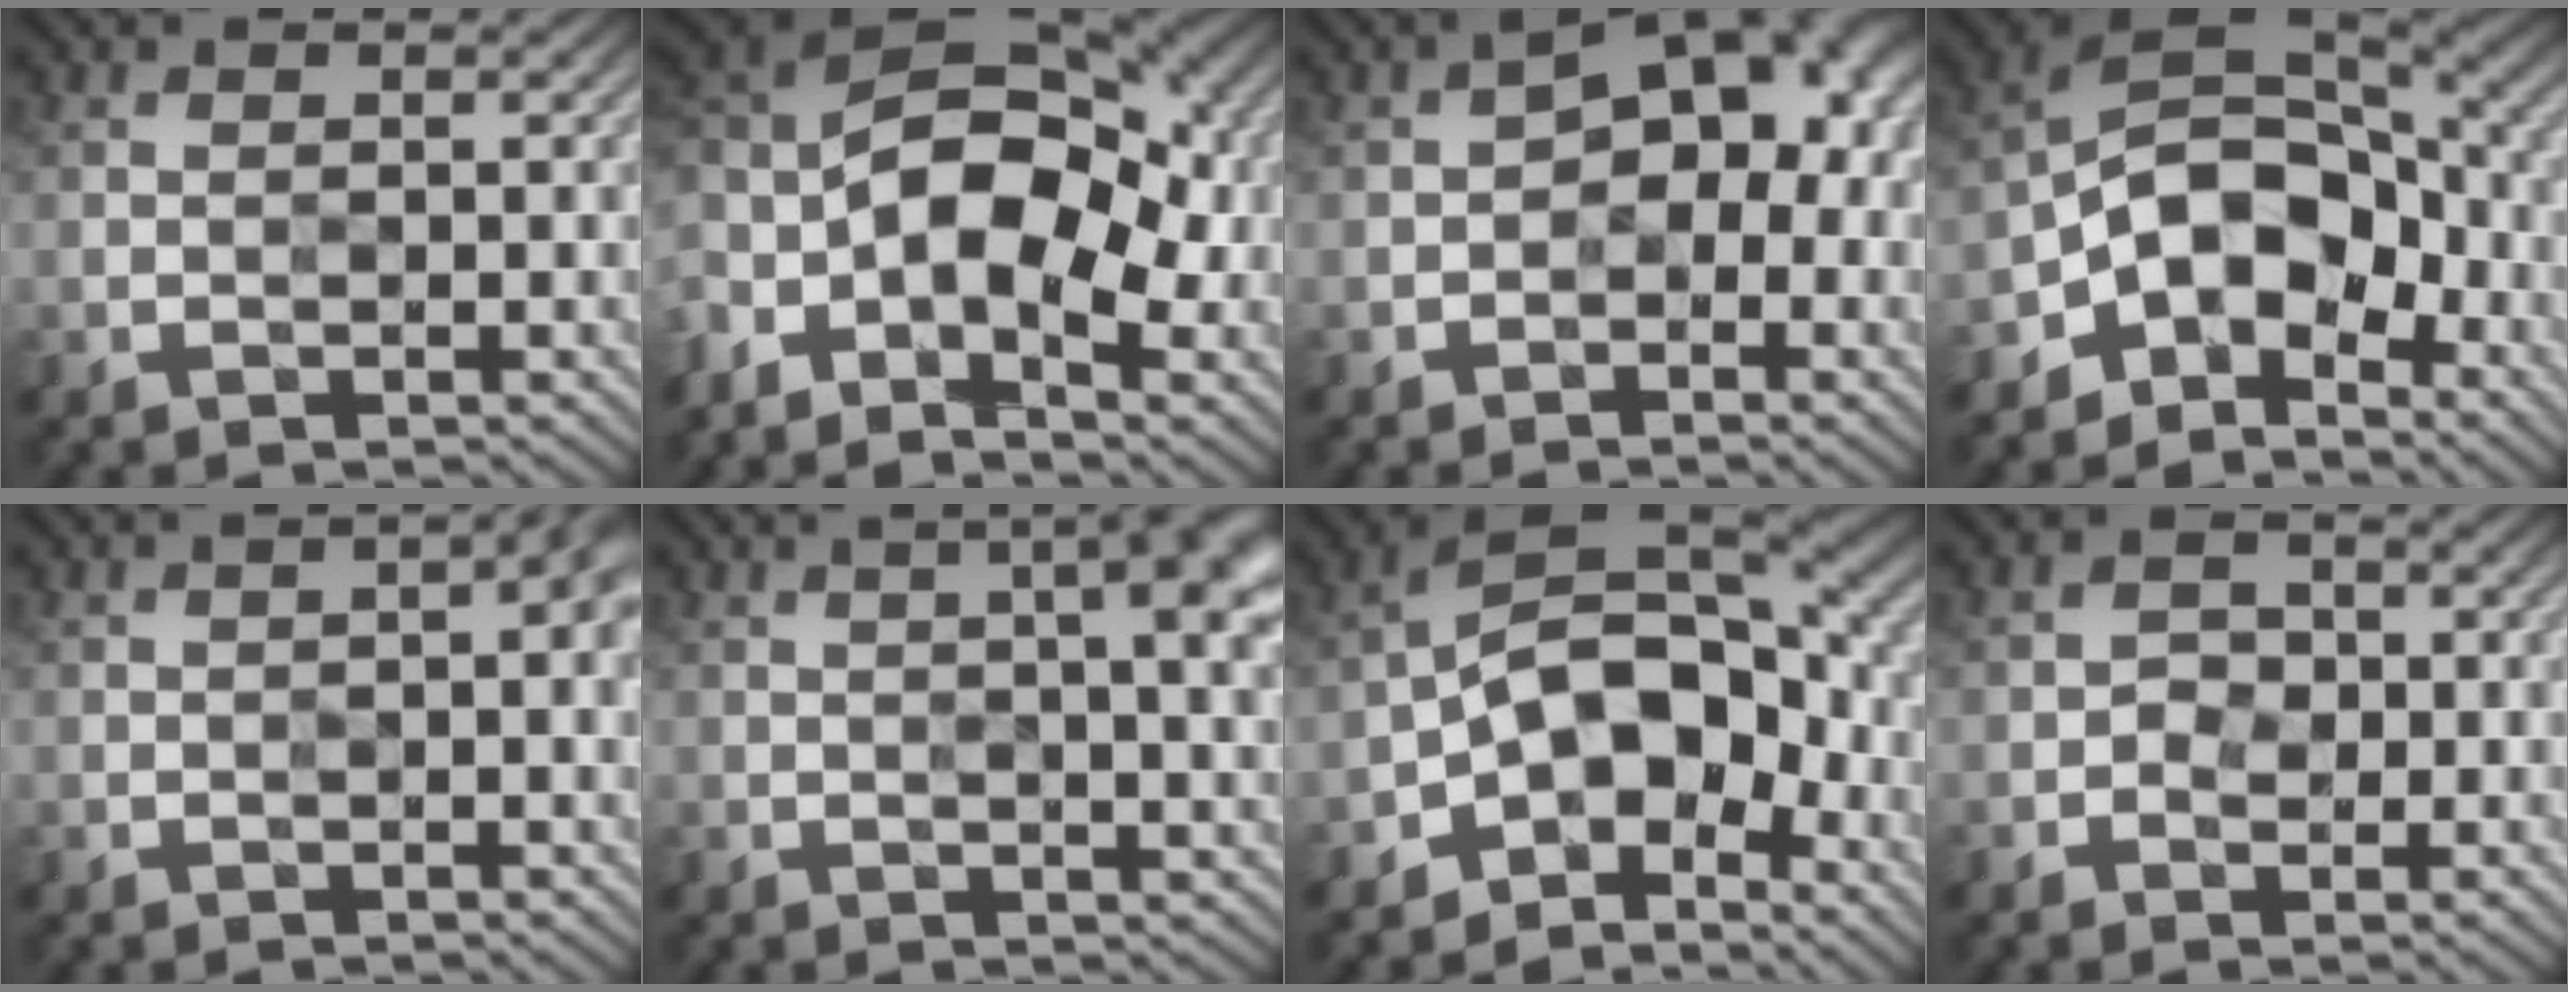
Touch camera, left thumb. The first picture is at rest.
{"total": 13.9, "force": [-4.5, 7.4, 10.8], "torque": [-0.224, -0.012, -0.082]}
{"total": 9.6, "force": [-0.3, 5.9, 7.6], "torque": [-0.083, 0.015, -0.016]}
{"total": 11.6, "force": [-4.8, 7.5, 7.5], "torque": [-0.117, -0.006, -0.105]}
{"total": 2.9, "force": [0.1, 0.5, 2.8], "torque": [-0.042, 0.006, 0.000]}
{"total": 8.6, "force": [2.9, 2.3, 7.7], "torque": [-0.074, 0.030, 0.027]}
{"total": 12.3, "force": [-4.5, 7.3, 8.9], "torque": [-0.131, -0.003, -0.098]}
{"total": 1.3, "force": [-0.4, 1.2, 0.4], "torque": [-0.003, -0.001, -0.012]}